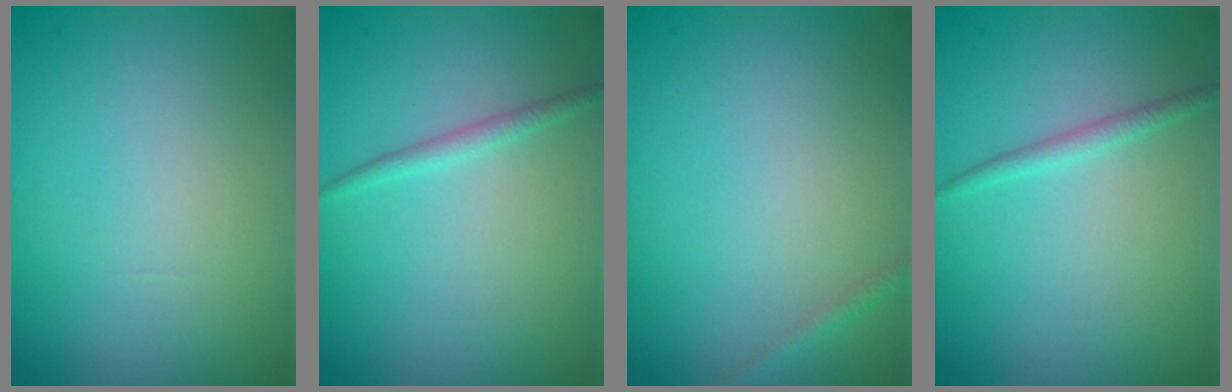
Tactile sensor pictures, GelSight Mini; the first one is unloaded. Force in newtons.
{"total": 1.1, "press": 1.1, "slide": 0.0}
{"total": 0.8, "press": 0.7, "slide": 0.1}
{"total": 1.1, "press": 1.1, "slide": 0.0}